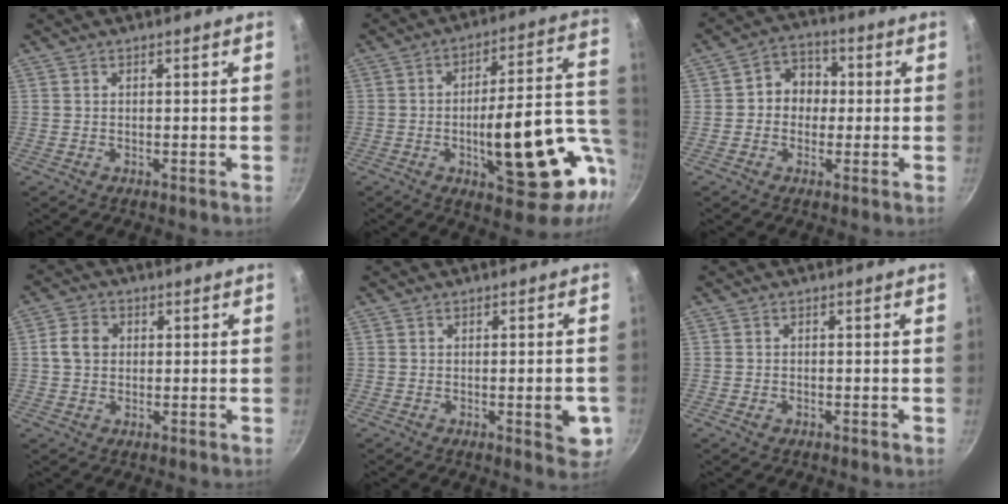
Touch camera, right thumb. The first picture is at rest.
{"total": 23.1, "force": [-4.9, 8.4, 21.0], "torque": [-0.259, 0.022, -0.057]}
{"total": 7.1, "force": [0.1, 6.2, 3.5], "torque": [-0.013, 0.016, -0.012]}
{"total": 4.8, "force": [0.5, 3.9, 2.7], "torque": [-0.036, 0.008, 0.002]}
{"total": 5.4, "force": [-1.3, 1.8, 4.9], "torque": [-0.052, -0.002, -0.017]}
{"total": 1.3, "force": [-0.7, 0.9, 0.7], "torque": [-0.015, 0.004, -0.012]}